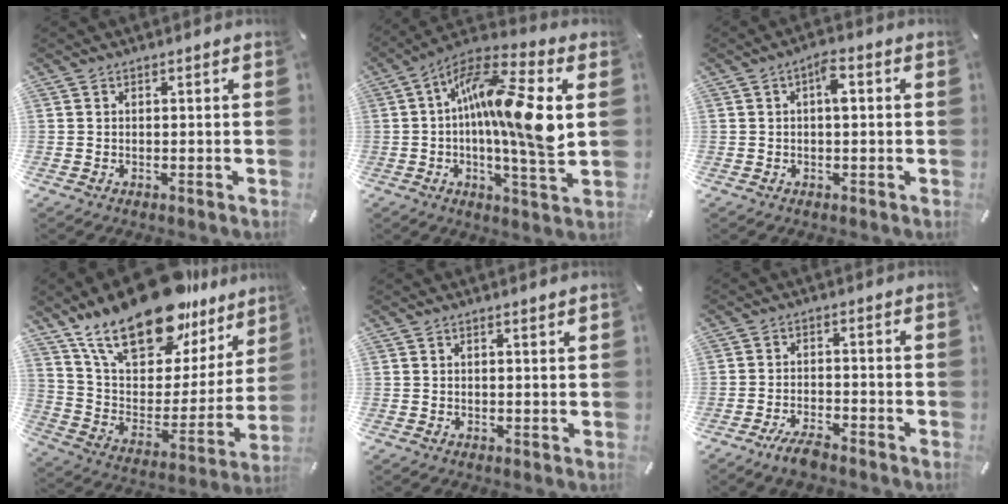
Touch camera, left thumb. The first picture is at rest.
{"total": 17.2, "force": [2.1, 3.9, 16.7], "torque": [-0.277, -0.012, 0.024]}
{"total": 4.2, "force": [0.7, 1.7, 3.8], "torque": [-0.062, 0.006, 0.005]}
{"total": 24.9, "force": [18.2, 11.5, 12.4], "torque": [-0.212, -0.120, 0.320]}
{"total": 1.0, "force": [0.8, 0.0, 0.5], "torque": [-0.009, -0.002, 0.015]}
{"total": 4.3, "force": [-3.6, 1.1, 2.2], "torque": [-0.046, 0.016, -0.068]}